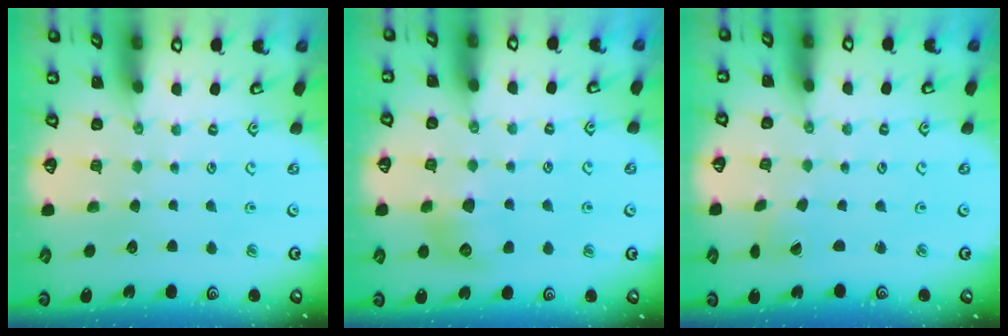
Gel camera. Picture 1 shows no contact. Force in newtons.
{"total": 8.0, "press": 8.0, "slide": 0.4}
{"total": 2.8, "press": 2.8, "slide": 0.2}